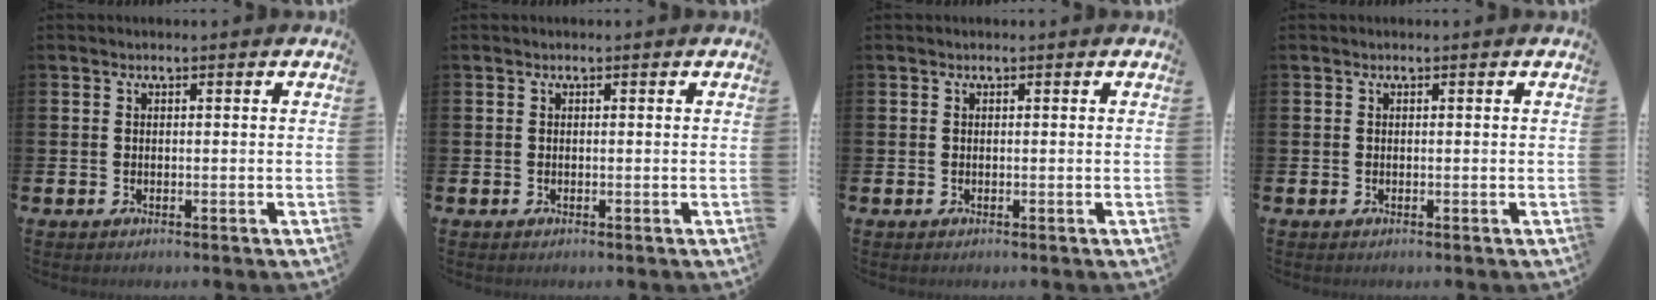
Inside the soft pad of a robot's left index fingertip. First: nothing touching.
{"total": 0.0}
{"total": 0.0}
{"total": 0.0}